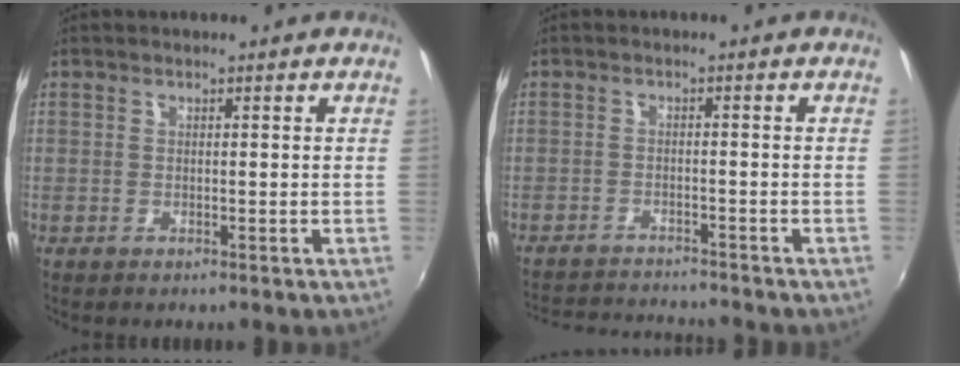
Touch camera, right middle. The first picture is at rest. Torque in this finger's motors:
{"motor_torque": [0.51, -0.88, 0.21, 0.06]}